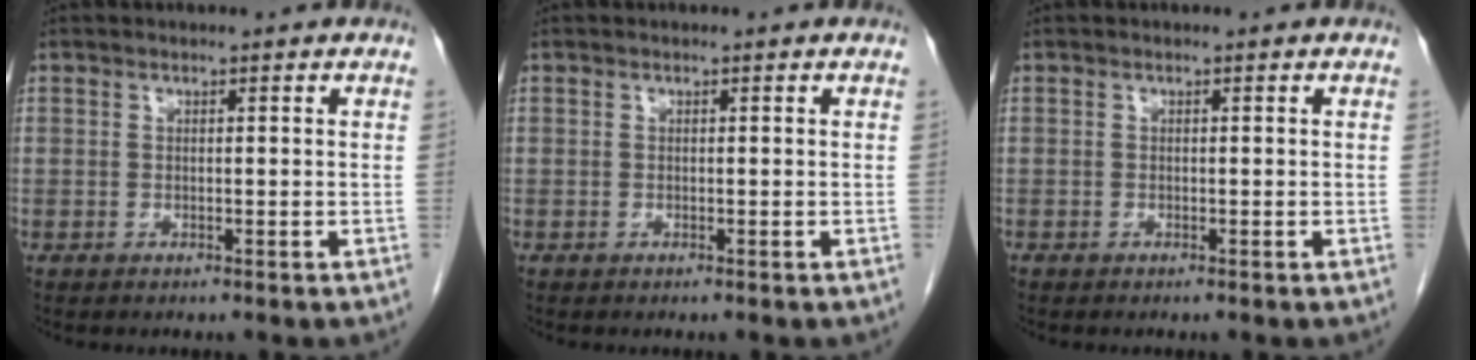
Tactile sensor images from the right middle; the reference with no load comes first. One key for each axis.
{"total": 0.0}
{"total": 0.0}